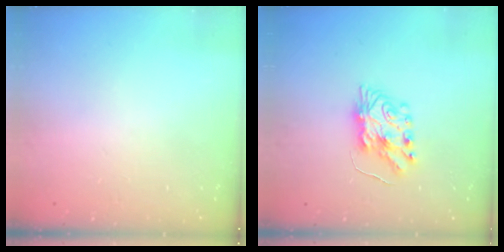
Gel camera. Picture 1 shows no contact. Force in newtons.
{"total": 8.1, "press": 8.1, "slide": 0.6}